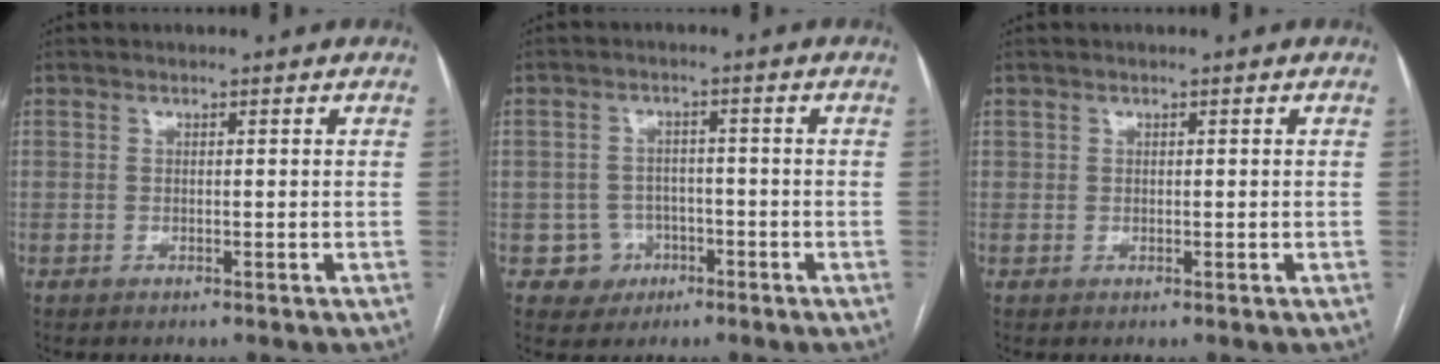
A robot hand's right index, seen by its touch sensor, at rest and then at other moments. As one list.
[{"total": 4.4, "force": [-1.6, 4.1, -0.1], "torque": [0.017, 0.017, -0.017]}, {"total": 0.7, "force": [0.3, 0.6, 0.1], "torque": [0.007, 0.002, 0.003]}]